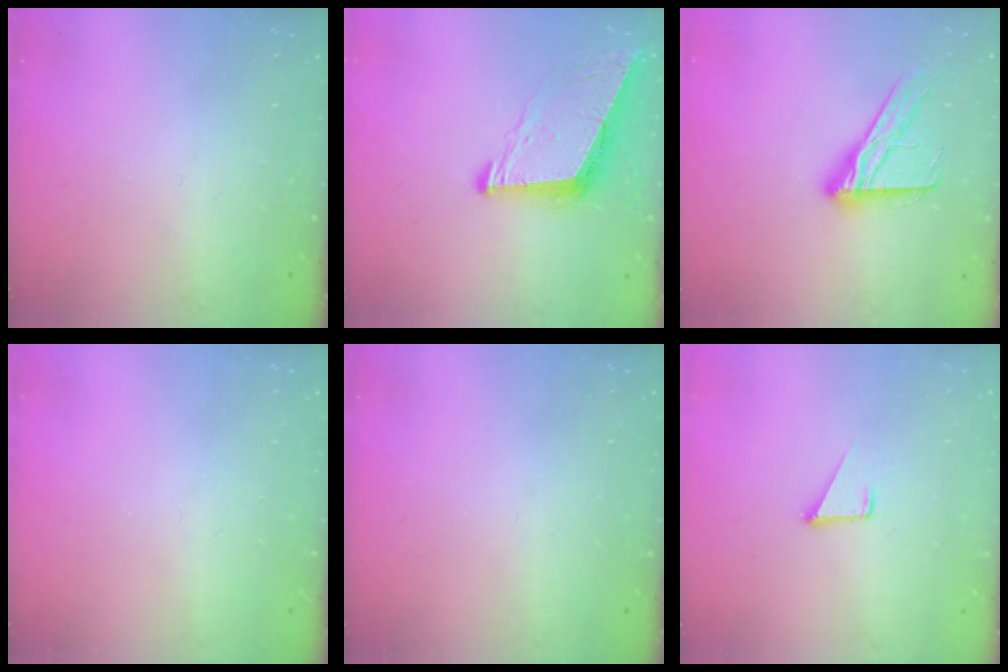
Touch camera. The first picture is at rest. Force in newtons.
{"total": 8.8, "press": 8.1, "slide": 3.6}
{"total": 14.8, "press": 14.8, "slide": 1.3}
{"total": 0.0}
{"total": 0.0}
{"total": 1.7, "press": 1.7, "slide": 0.1}